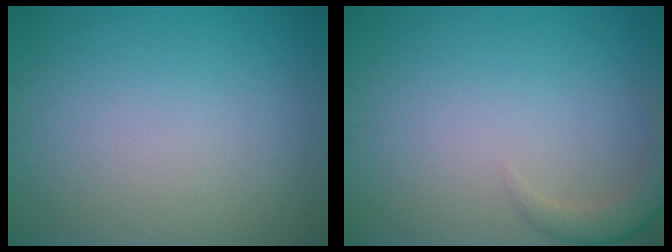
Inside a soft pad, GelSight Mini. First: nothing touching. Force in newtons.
{"total": 2.3, "press": 2.3, "slide": 0.2}